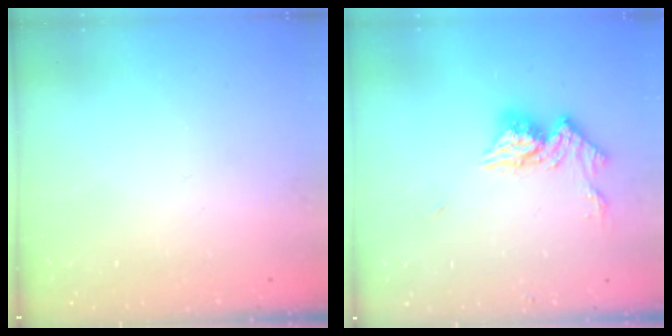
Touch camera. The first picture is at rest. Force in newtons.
{"total": 11.7, "press": 11.7, "slide": 0.8}